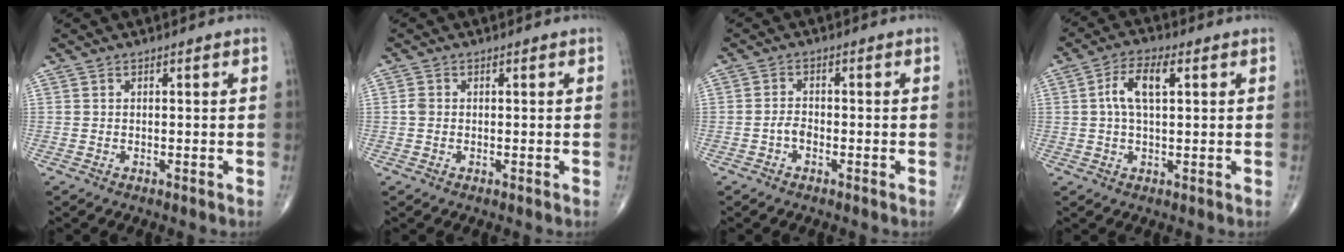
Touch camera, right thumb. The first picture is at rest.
{"total": 1.2, "force": [0.0, 1.0, 0.7], "torque": [-0.011, 0.003, -0.002]}
{"total": 2.0, "force": [-1.0, 1.2, 1.3], "torque": [-0.021, 0.010, -0.022]}
{"total": 6.8, "force": [1.6, 2.9, 5.9], "torque": [-0.123, 0.015, 0.029]}